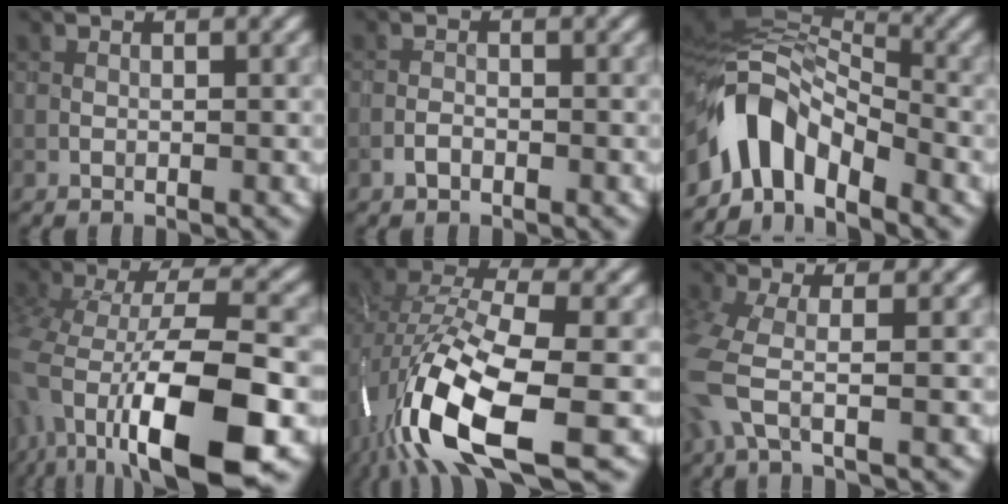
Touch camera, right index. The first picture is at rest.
{"total": 0.7, "force": [-0.4, 0.4, 0.4], "torque": [-0.005, 0.002, -0.011]}
{"total": 8.2, "force": [-4.2, 4.7, 5.1], "torque": [-0.086, 0.007, -0.087]}
{"total": 13.7, "force": [-5.4, 5.6, 11.3], "torque": [-0.202, -0.012, -0.091]}
{"total": 14.3, "force": [-6.0, 5.2, 11.9], "torque": [-0.250, -0.013, -0.112]}
{"total": 4.3, "force": [-1.3, 1.4, 3.8], "torque": [-0.104, -0.017, -0.033]}